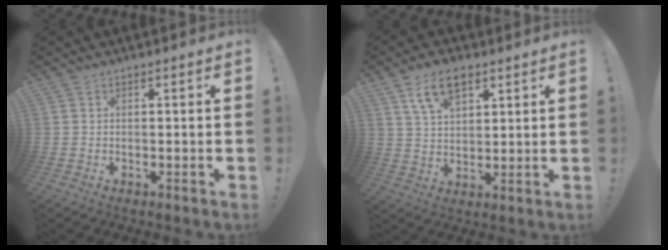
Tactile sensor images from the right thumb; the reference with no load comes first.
{"total": 9.9, "force": [5.6, 5.6, 6.0], "torque": [-0.101, -0.006, 0.104]}